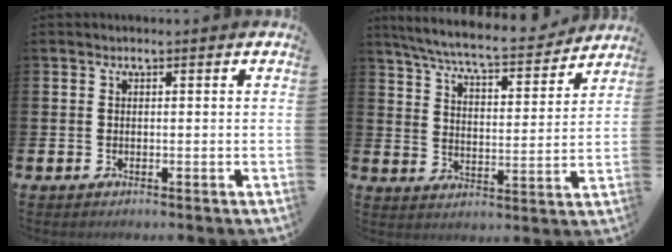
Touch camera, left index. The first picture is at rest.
{"total": 7.3, "force": [6.8, 0.7, 2.6], "torque": [-0.078, -0.050, 0.115]}